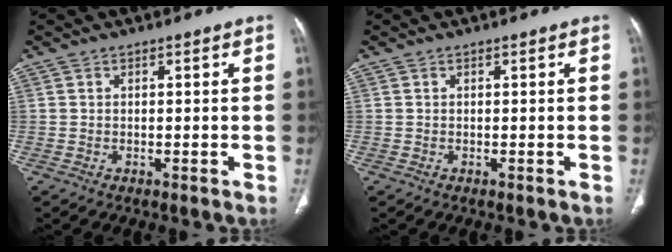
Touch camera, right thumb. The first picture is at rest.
{"total": 0.0}